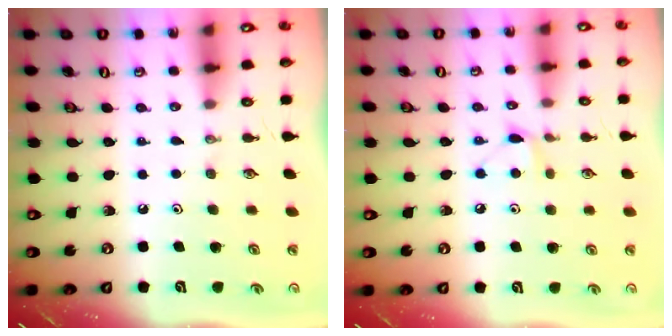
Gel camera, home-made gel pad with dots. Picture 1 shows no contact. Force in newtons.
{"total": 6.4, "press": 6.4, "slide": 0.7}